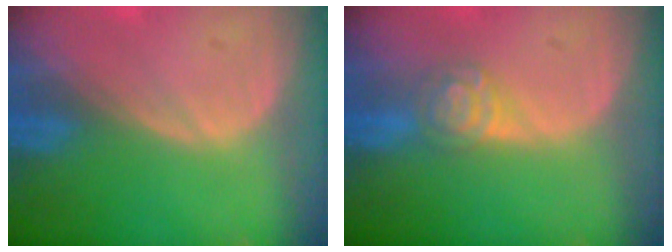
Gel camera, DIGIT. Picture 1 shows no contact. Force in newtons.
{"total": 4.1, "press": 3.9, "slide": 1.2}